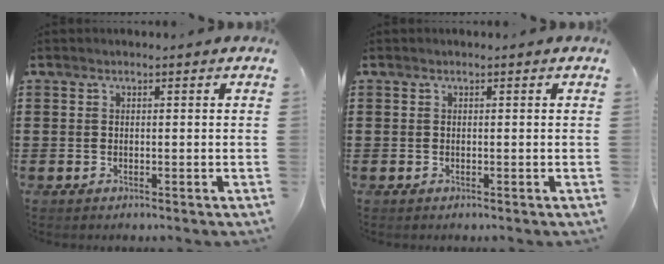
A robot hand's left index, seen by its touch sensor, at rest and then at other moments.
{"total": 0.0}